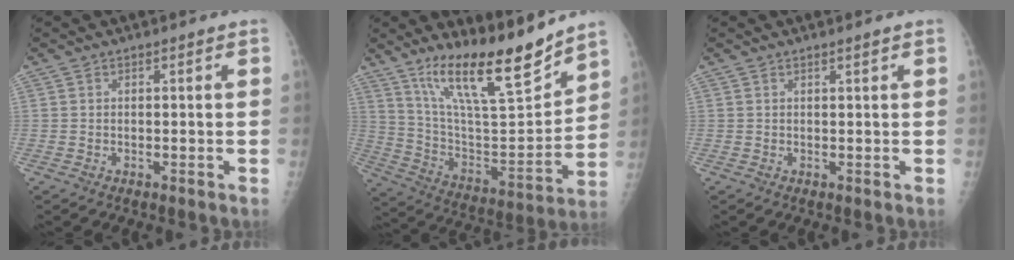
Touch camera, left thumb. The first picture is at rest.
{"total": 20.6, "force": [15.4, 4.1, 13.0], "torque": [-0.186, -0.088, 0.273]}
{"total": 0.6, "force": [0.5, 0.0, 0.4], "torque": [-0.010, -0.004, 0.010]}